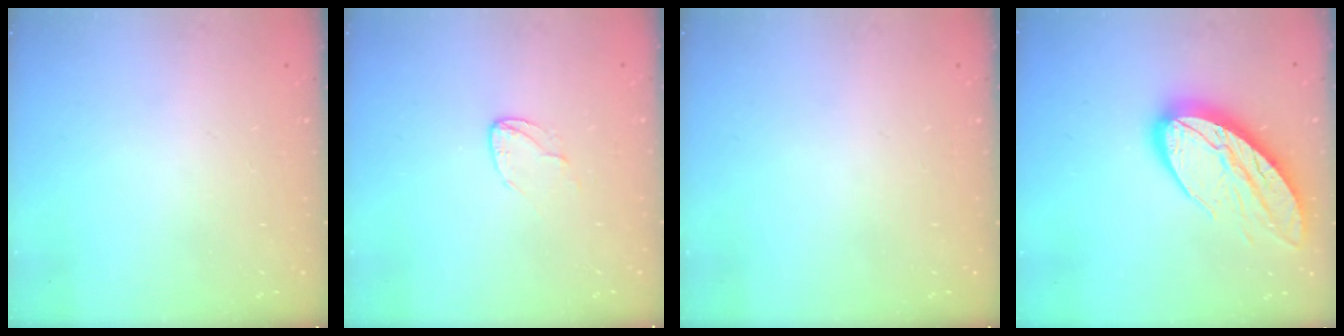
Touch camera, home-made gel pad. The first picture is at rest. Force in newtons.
{"total": 4.4, "press": 4.4, "slide": 0.4}
{"total": 0.0}
{"total": 14.3, "press": 14.2, "slide": 1.1}